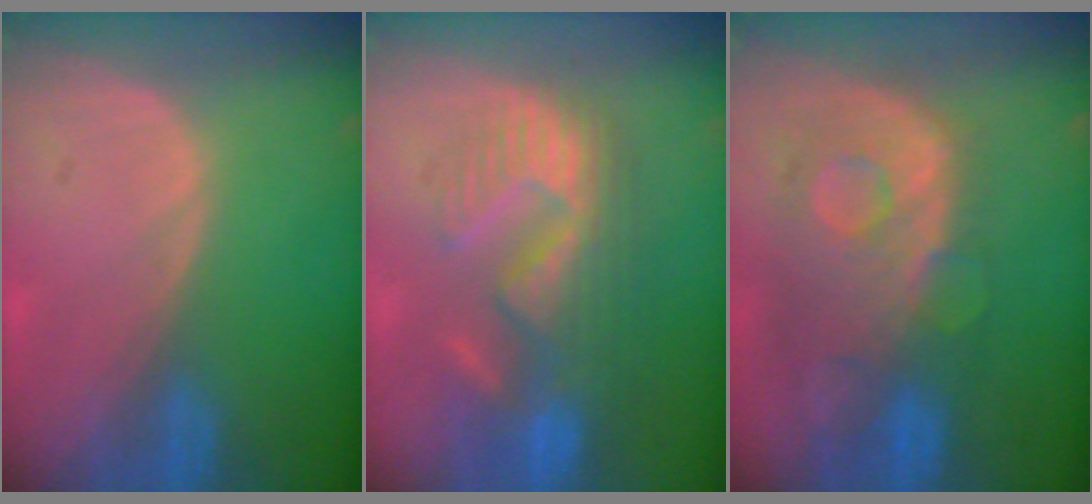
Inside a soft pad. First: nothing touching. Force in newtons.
{"total": 10.8, "press": 9.9, "slide": 4.3}
{"total": 11.3, "press": 9.8, "slide": 5.7}